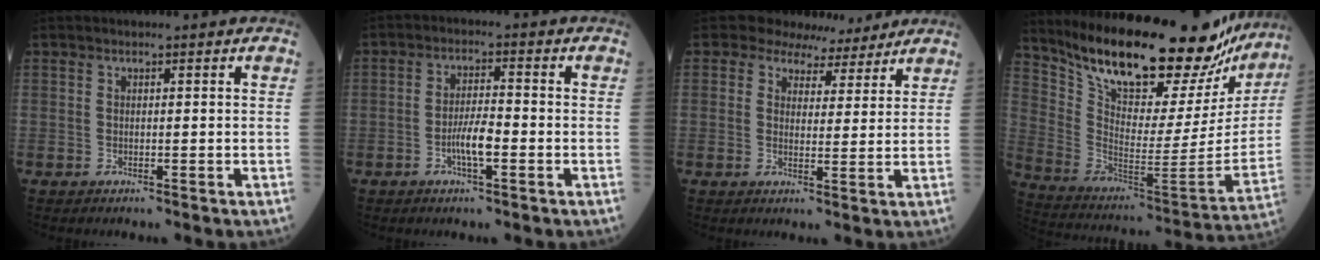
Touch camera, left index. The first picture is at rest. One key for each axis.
{"total": 4.3, "fx": -1.7, "fy": 0.8, "fz": 3.9, "tx": -0.069, "ty": 0.001, "tz": -0.034}
{"total": 6.1, "fx": 5.3, "fy": 3.1, "fz": 0.1, "tx": 0.011, "ty": 0.002, "tz": 0.062}
{"total": 29.1, "fx": 25.2, "fy": 7.3, "fz": 12.7, "tx": -0.208, "ty": -0.074, "tz": 0.356}